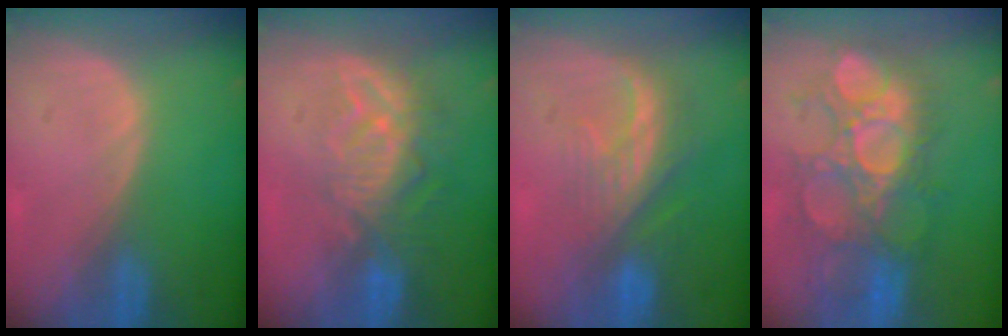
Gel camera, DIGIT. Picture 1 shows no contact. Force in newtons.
{"total": 9.4, "press": 8.2, "slide": 4.6}
{"total": 7.9, "press": 7.2, "slide": 3.4}
{"total": 10.8, "press": 10.5, "slide": 2.4}